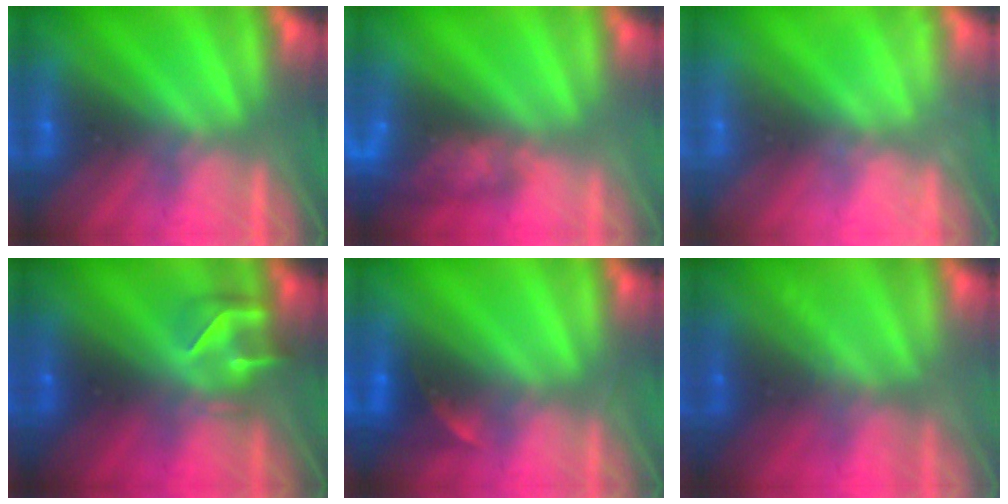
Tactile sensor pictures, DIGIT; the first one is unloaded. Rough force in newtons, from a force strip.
{"total": 9.8}
{"total": 2.3}
{"total": 3.3}
{"total": 2.3}
{"total": 2.2}